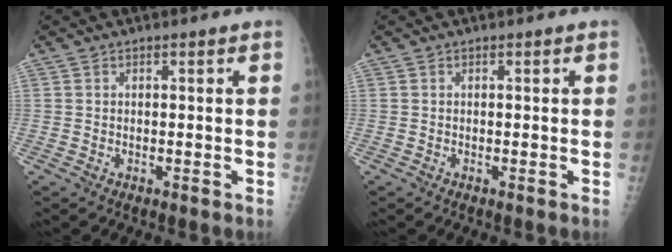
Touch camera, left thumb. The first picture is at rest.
{"total": 0.0}